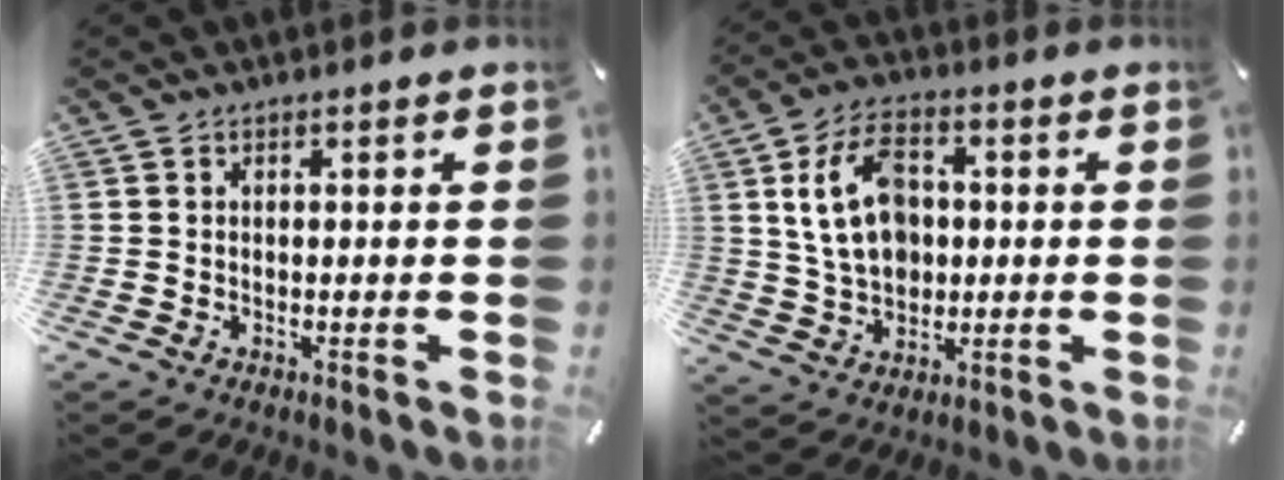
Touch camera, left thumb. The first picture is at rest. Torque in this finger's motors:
{"motor_torque": [0.40, 1.47, 1.11, -0.73, 0.44]}